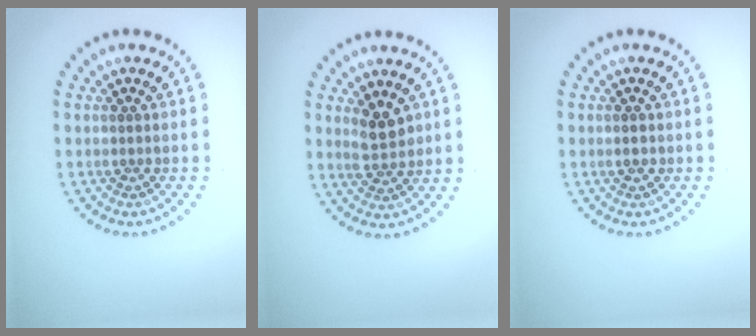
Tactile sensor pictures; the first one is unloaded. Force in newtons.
{"total": 2.4, "press": 2.3, "slide": 0.8}
{"total": 1.1, "press": 1.1, "slide": 0.2}